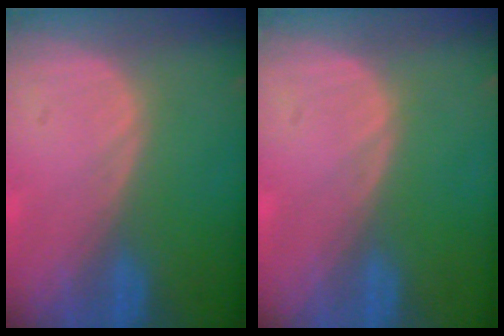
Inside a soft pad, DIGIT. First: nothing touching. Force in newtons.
{"total": 0.0}